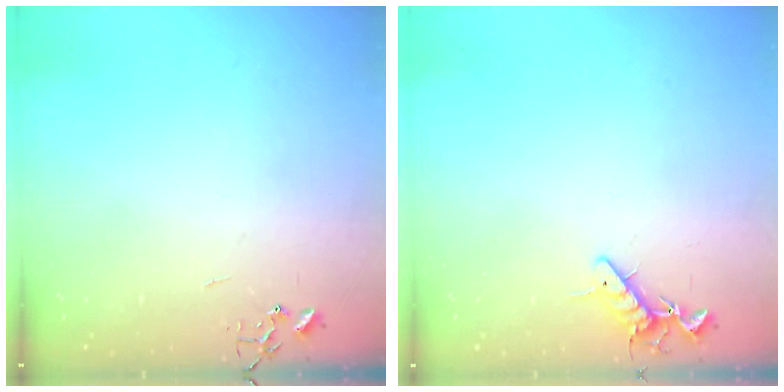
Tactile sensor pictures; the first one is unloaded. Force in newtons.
{"total": 8.6, "press": 8.5, "slide": 1.3}